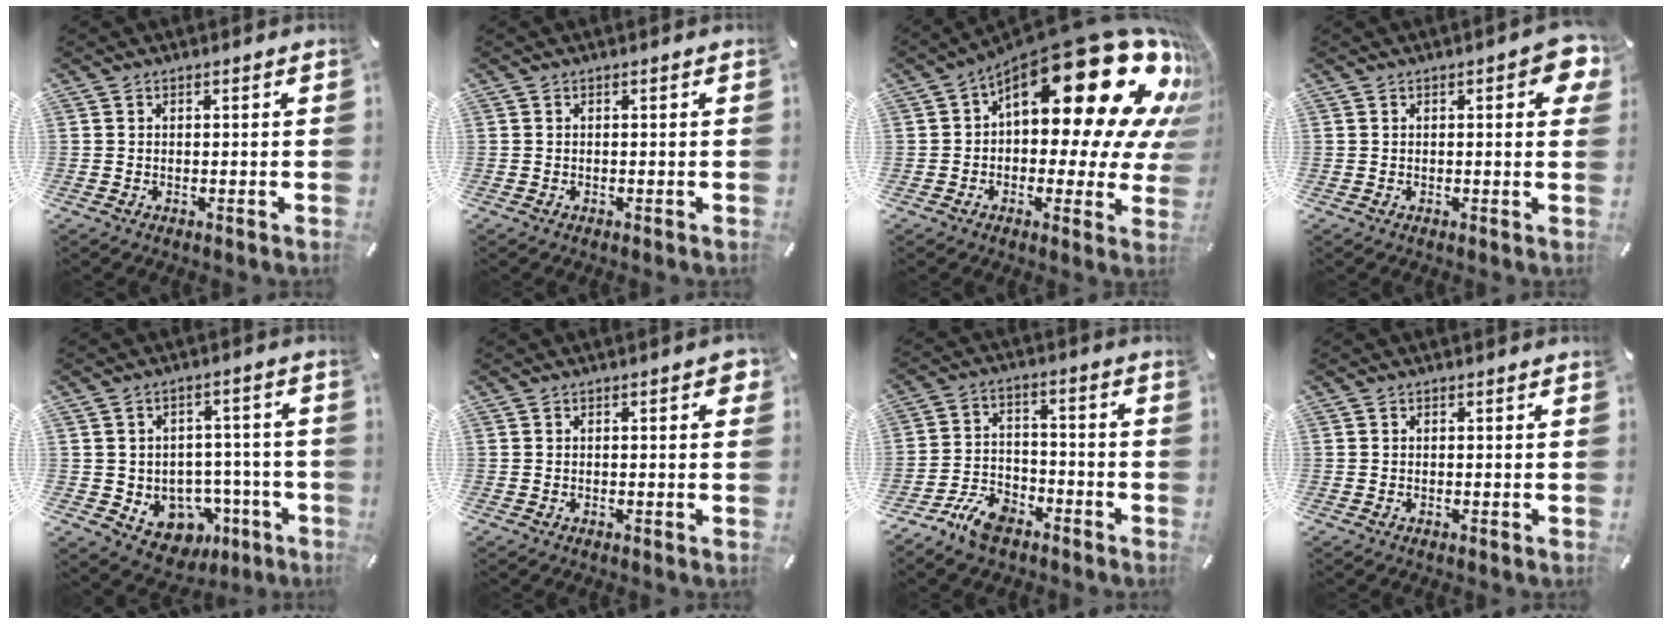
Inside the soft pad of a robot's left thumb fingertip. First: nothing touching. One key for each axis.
{"total": 0.0}
{"total": 30.5, "fx": 13.3, "fy": 13.3, "fz": 24.0, "tx": -0.336, "ty": -0.101, "tz": 0.231}
{"total": 5.6, "fx": 1.7, "fy": 2.1, "fz": 4.9, "tx": -0.064, "ty": -0.003, "tz": 0.023}
{"total": 8.4, "fx": -2.2, "fy": 7.7, "fz": 2.5, "tx": -0.029, "ty": 0.005, "tz": -0.024}
{"total": 2.5, "fx": 0.4, "fy": 0.9, "fz": 2.3, "tx": -0.029, "ty": 0.000, "tz": 0.001}
{"total": 9.4, "fx": -6.8, "fy": 5.1, "fz": 4.1, "tx": -0.080, "ty": 0.043, "tz": -0.128}
{"total": 0.0}